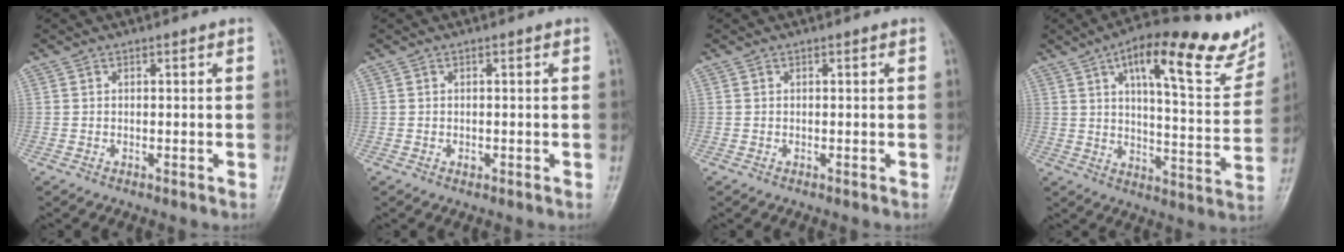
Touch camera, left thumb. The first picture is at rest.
{"total": 0.8, "force": [-0.2, 0.6, 0.5], "torque": [-0.002, 0.001, -0.003]}
{"total": 0.0}
{"total": 22.9, "force": [12.6, 6.9, 17.8], "torque": [-0.212, -0.027, 0.179]}